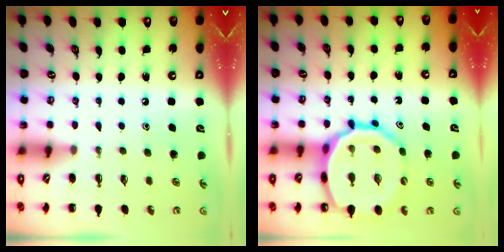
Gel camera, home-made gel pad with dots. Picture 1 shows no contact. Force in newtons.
{"total": 19.0, "press": 18.7, "slide": 3.5}